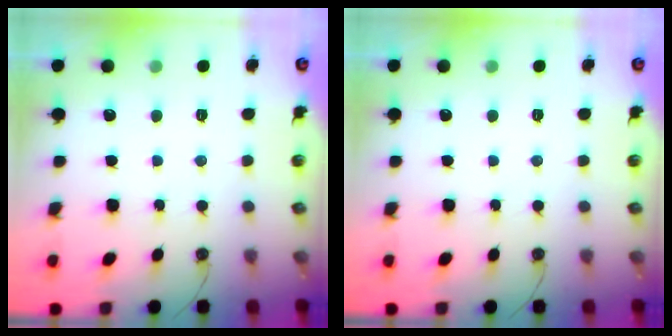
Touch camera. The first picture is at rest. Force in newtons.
{"total": 2.0, "press": 0.4, "slide": 2.0}